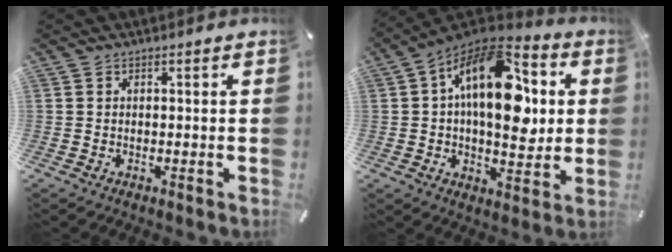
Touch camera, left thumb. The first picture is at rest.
{"total": 21.2, "force": [4.7, 11.9, 16.8], "torque": [-0.288, -0.020, 0.074]}